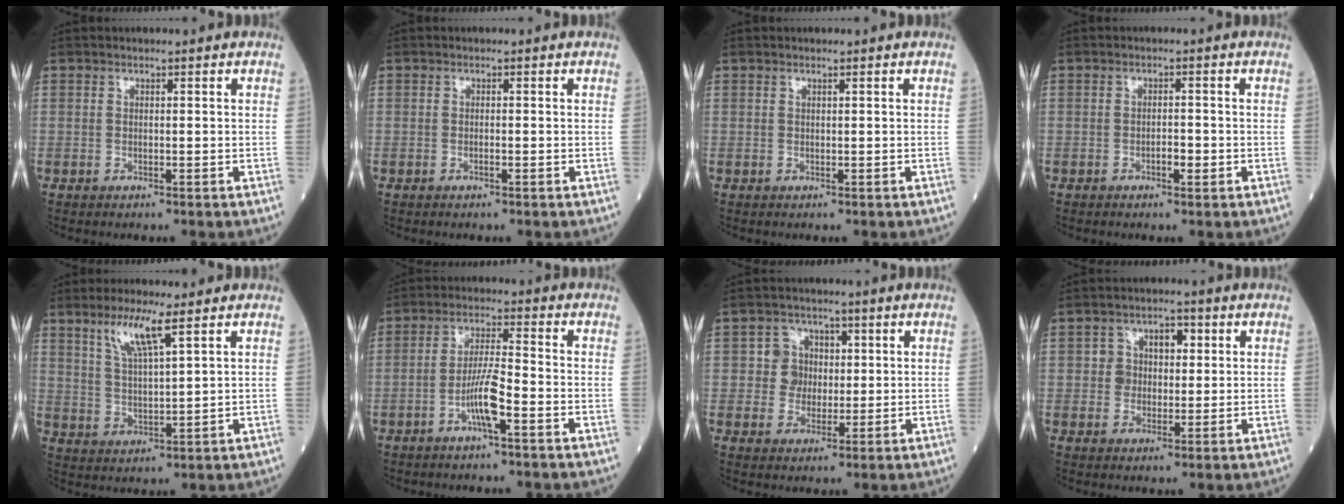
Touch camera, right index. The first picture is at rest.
{"total": 0.6, "force": [-0.4, 0.0, 0.5], "torque": [-0.009, 0.000, -0.006]}
{"total": 0.0}
{"total": 1.8, "force": [-0.9, 0.5, 1.5], "torque": [-0.021, 0.002, -0.014]}
{"total": 6.8, "force": [4.2, 0.3, 5.4], "torque": [-0.109, -0.004, 0.083]}
{"total": 5.9, "force": [-2.7, 0.2, 5.2], "torque": [-0.104, 0.006, -0.051]}
{"total": 4.7, "force": [0.7, 4.5, 1.2], "torque": [-0.011, 0.014, 0.011]}
{"total": 4.9, "force": [1.0, 3.9, 2.7], "torque": [-0.034, 0.019, 0.017]}